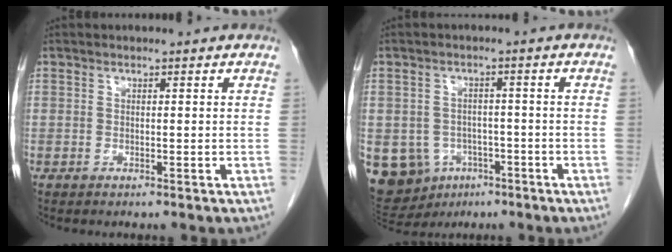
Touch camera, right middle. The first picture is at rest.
{"total": 13.9, "force": [-5.6, 11.7, 5.0], "torque": [-0.137, 0.009, -0.070]}